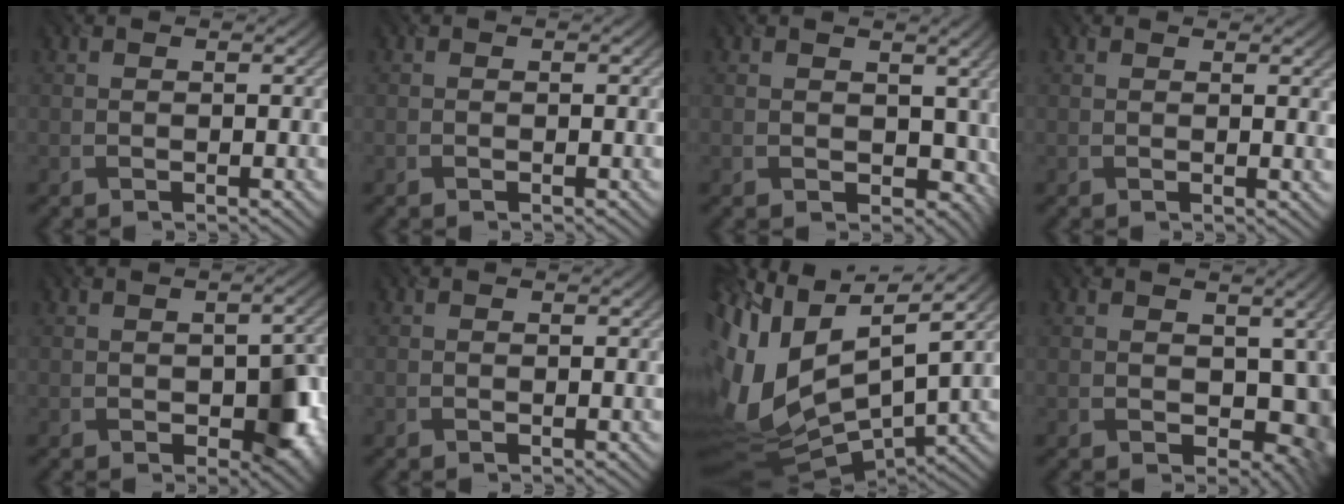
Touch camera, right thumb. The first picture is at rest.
{"total": 0.0}
{"total": 6.4, "force": [0.4, 4.6, 4.4], "torque": [-0.076, -0.019, 0.012]}
{"total": 1.9, "force": [1.1, 0.3, 1.5], "torque": [-0.024, -0.001, 0.020]}
{"total": 6.0, "force": [-1.1, 3.5, 4.8], "torque": [-0.068, -0.012, -0.010]}
{"total": 0.0}
{"total": 16.0, "force": [2.3, 7.2, 14.1], "torque": [-0.323, -0.010, 0.062]}
{"total": 9.5, "force": [0.4, 6.4, 7.0], "torque": [-0.111, -0.031, 0.018]}